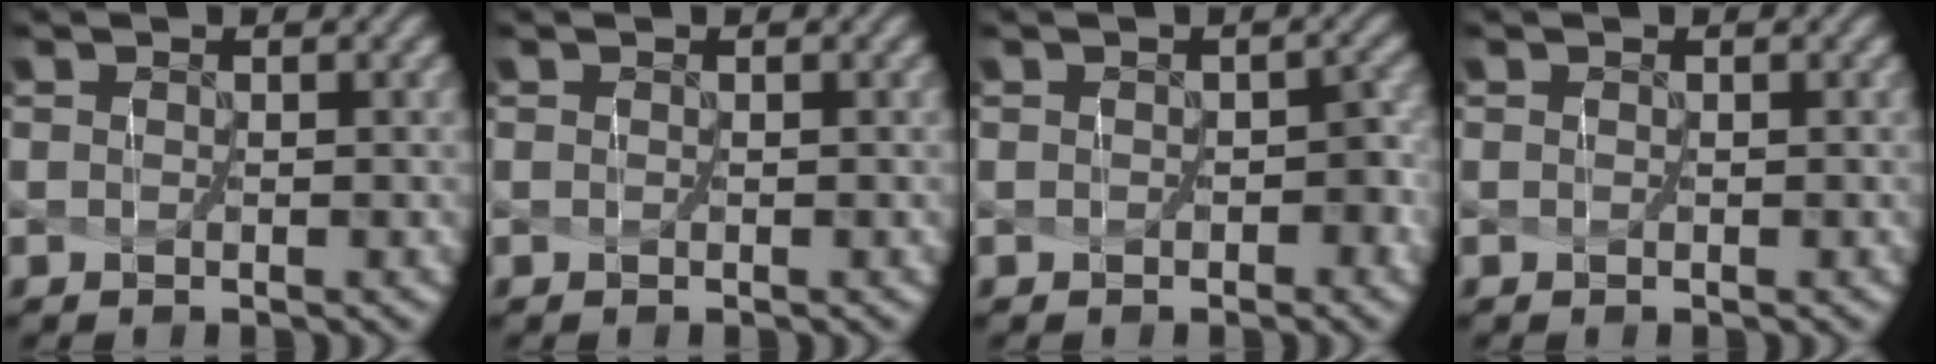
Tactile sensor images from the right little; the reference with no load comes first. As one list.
[{"total": 0.0}, {"total": 2.1, "force": [-0.9, 1.3, 1.4], "torque": [-0.009, -0.005, -0.007]}, {"total": 0.0}]